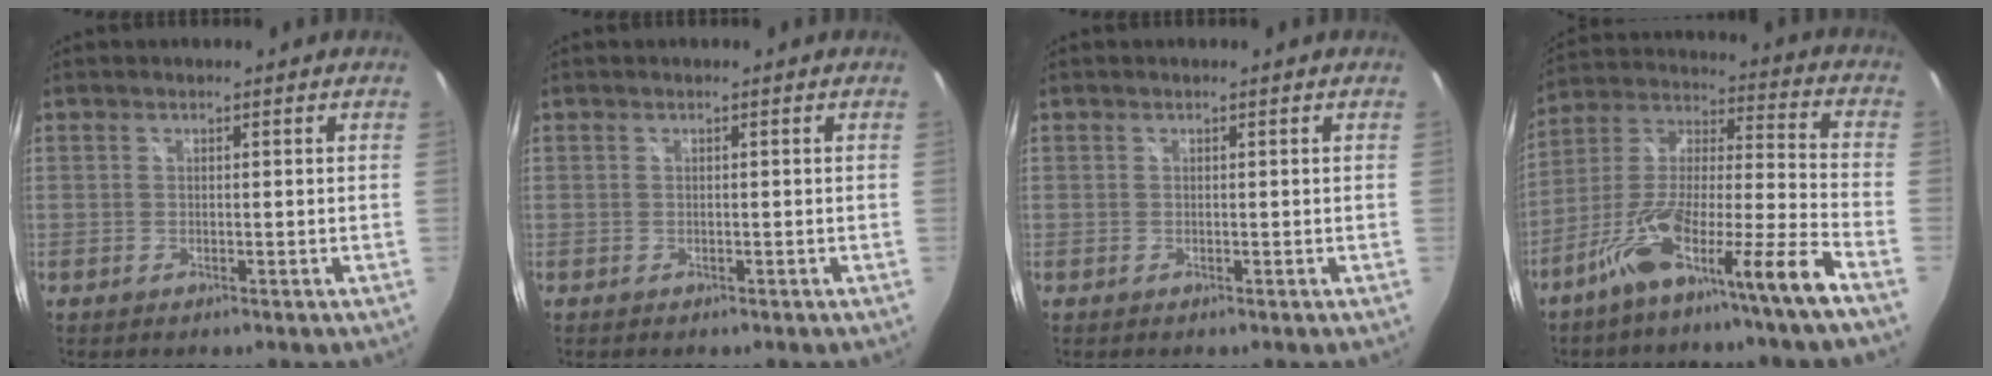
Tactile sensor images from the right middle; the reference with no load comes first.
{"total": 0.0}
{"total": 0.0}
{"total": 15.5, "force": [-10.3, -0.7, 11.5], "torque": [-0.194, -0.013, -0.184]}